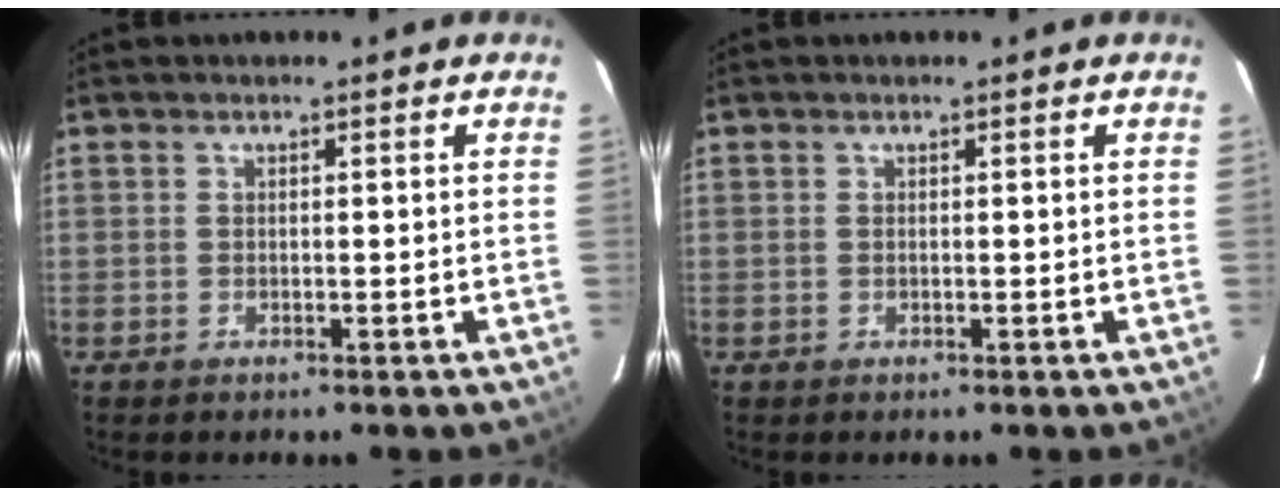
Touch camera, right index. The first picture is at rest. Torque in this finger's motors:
{"motor_torque": [0.00, 0.00, 0.02, 0.00]}